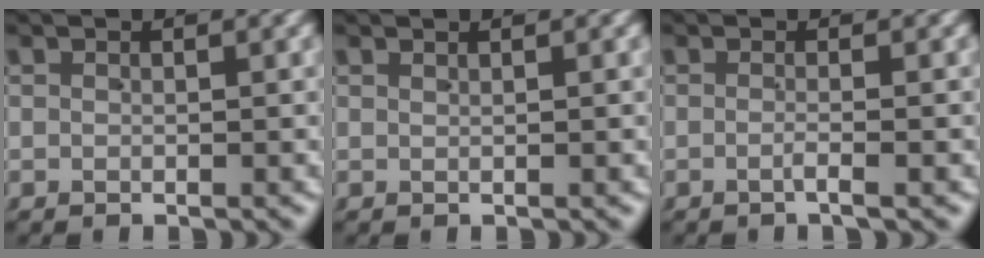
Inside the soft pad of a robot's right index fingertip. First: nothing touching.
{"total": 0.6, "force": [0.4, -0.4, 0.2], "torque": [0.002, 0.000, 0.010]}
{"total": 1.3, "force": [-0.9, -0.2, 0.9], "torque": [-0.022, -0.001, -0.018]}